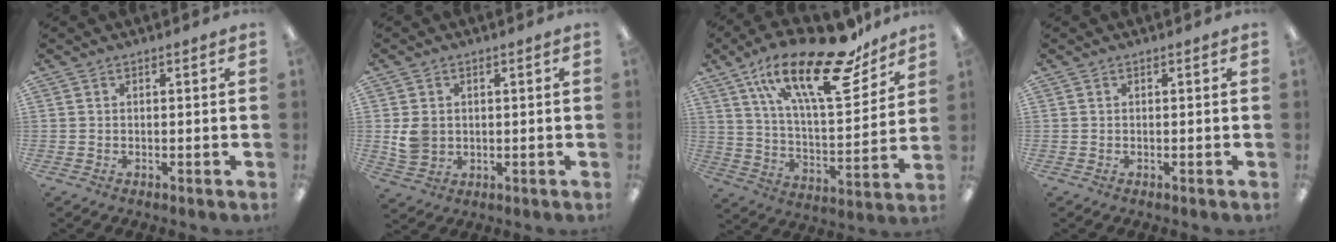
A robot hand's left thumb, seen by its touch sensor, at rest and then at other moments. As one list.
[{"total": 5.1, "force": [0.8, 4.5, 2.3], "torque": [-0.030, 0.004, 0.018]}, {"total": 26.3, "force": [17.0, 8.9, 18.0], "torque": [-0.289, -0.094, 0.286]}, {"total": 0.0}]